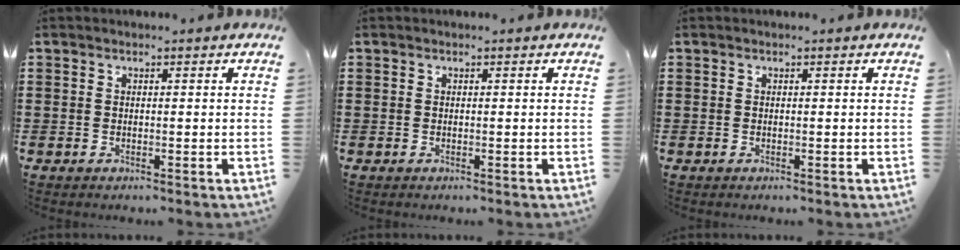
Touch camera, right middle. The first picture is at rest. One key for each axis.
{"total": 0.0}
{"total": 0.0}